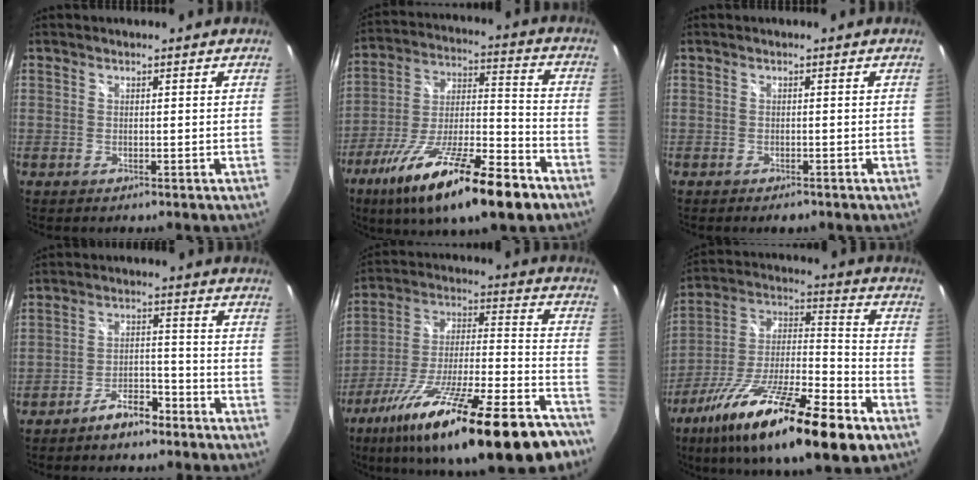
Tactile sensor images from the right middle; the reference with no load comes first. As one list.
[{"total": 23.0, "force": [-14.1, 5.6, 17.3], "torque": [-0.307, -0.038, -0.236]}, {"total": 2.1, "force": [-1.7, 0.8, 1.0], "torque": [-0.019, -0.010, -0.024]}, {"total": 6.0, "force": [-4.8, 2.2, 2.9], "torque": [-0.063, 0.014, -0.075]}, {"total": 33.0, "force": [-22.8, 8.0, 22.4], "torque": [-0.355, -0.050, -0.343]}, {"total": 26.8, "force": [-15.2, 6.7, 21.0], "torque": [-0.365, -0.037, -0.260]}]